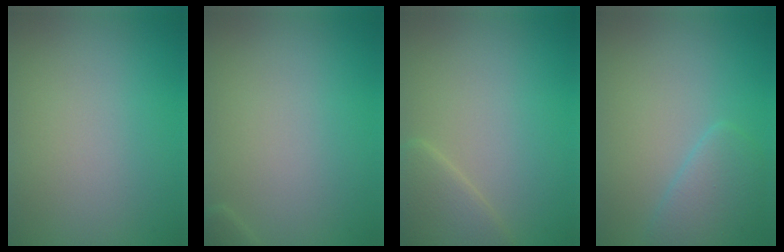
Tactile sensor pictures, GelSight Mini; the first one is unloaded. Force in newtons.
{"total": 0.6, "press": 0.6, "slide": 0.0}
{"total": 2.7, "press": 2.6, "slide": 0.2}
{"total": 2.8, "press": 2.8, "slide": 0.2}